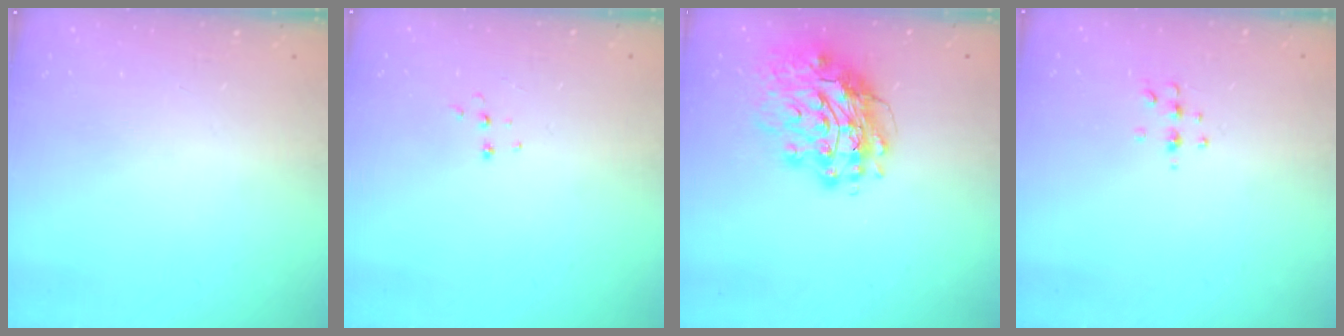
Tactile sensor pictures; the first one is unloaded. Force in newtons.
{"total": 4.9, "press": 4.9, "slide": 0.7}
{"total": 16.2, "press": 16.1, "slide": 2.1}
{"total": 5.2, "press": 5.0, "slide": 1.1}